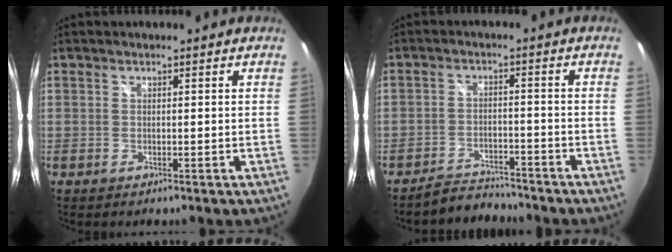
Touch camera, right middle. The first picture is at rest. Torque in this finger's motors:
{"motor_torque": [0.14, -0.39, -0.12, -0.04]}